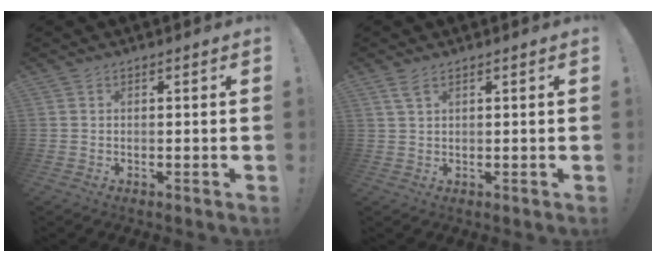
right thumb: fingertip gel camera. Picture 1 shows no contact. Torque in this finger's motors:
{"motor_torque": [-0.08, -0.08, 0.00, 0.01, 0.09]}